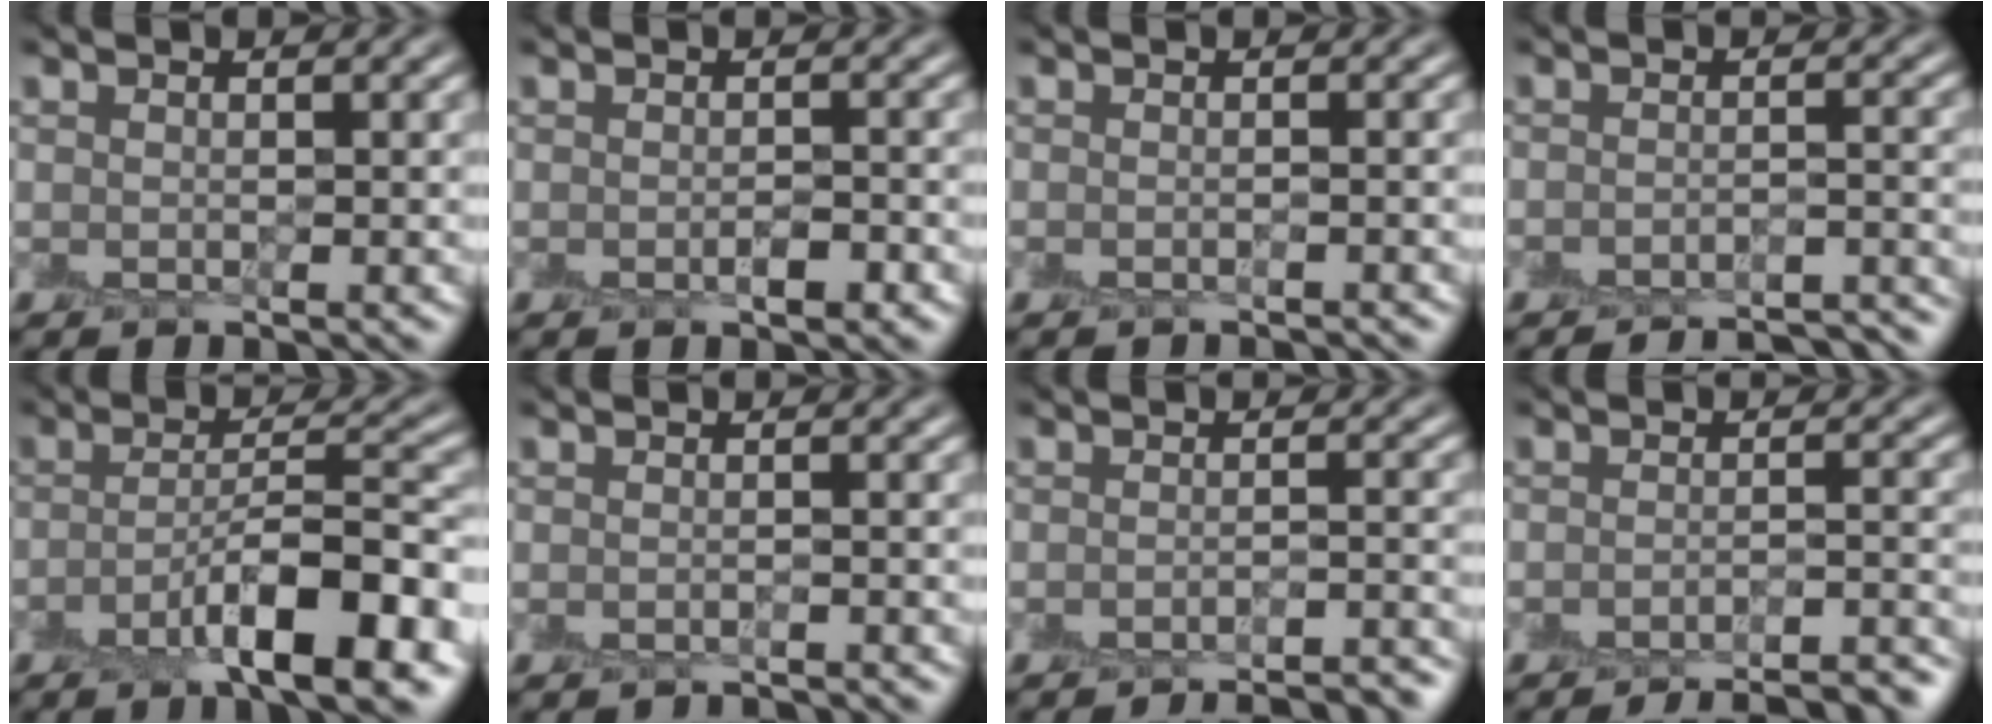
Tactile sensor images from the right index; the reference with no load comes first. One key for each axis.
{"total": 1.5, "fx": -0.8, "fy": 0.7, "fz": 1.1, "tx": -0.020, "ty": -0.007, "tz": -0.013}
{"total": 1.4, "fx": -1.4, "fy": -0.2, "fz": 0.0, "tx": 0.002, "ty": -0.016, "tz": -0.023}
{"total": 5.8, "fx": -5.6, "fy": 1.0, "fz": 1.0, "tx": -0.006, "ty": -0.001, "tz": -0.064}
{"total": 8.1, "fx": -3.9, "fy": 1.9, "fz": 6.9, "tx": -0.105, "ty": 0.004, "tz": -0.069}
{"total": 1.8, "fx": -1.8, "fy": 0.0, "fz": 0.0, "tx": 0.003, "ty": -0.012, "tz": -0.028}
{"total": 4.8, "fx": -4.7, "fy": 0.5, "fz": 1.2, "tx": -0.016, "ty": 0.002, "tz": -0.056}
{"total": 7.7, "fx": -7.1, "fy": 1.5, "fz": 2.7, "tx": -0.022, "ty": -0.006, "tz": -0.077}